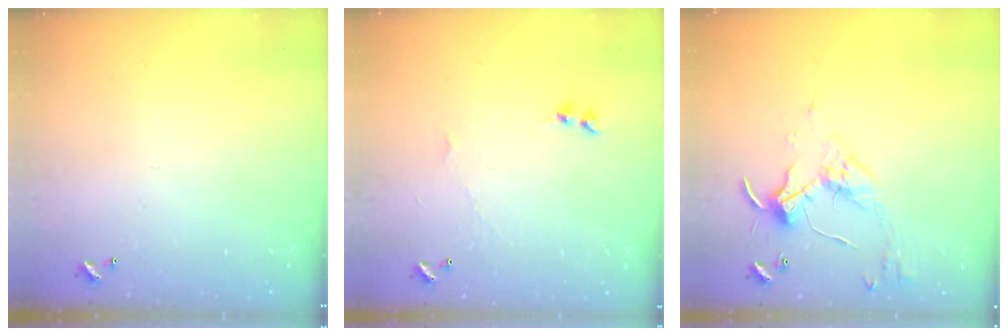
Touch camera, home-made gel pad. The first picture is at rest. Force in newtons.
{"total": 1.9, "press": 1.8, "slide": 0.5}
{"total": 3.3, "press": 3.2, "slide": 0.6}